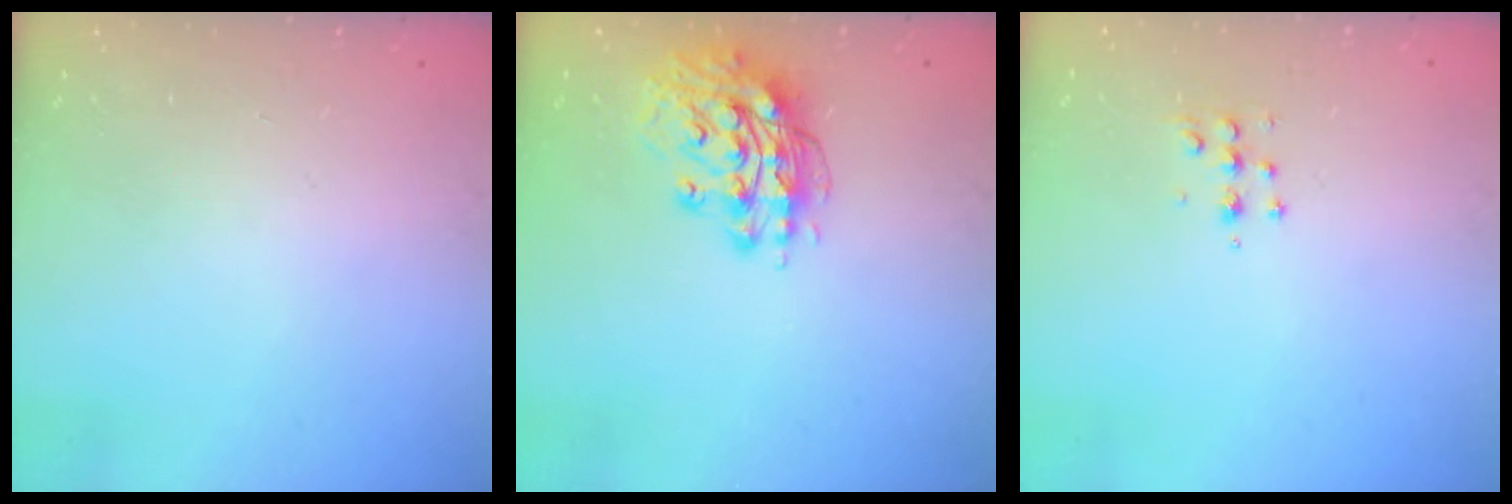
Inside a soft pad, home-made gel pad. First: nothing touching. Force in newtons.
{"total": 13.5, "press": 13.4, "slide": 1.3}
{"total": 5.4, "press": 5.3, "slide": 0.7}